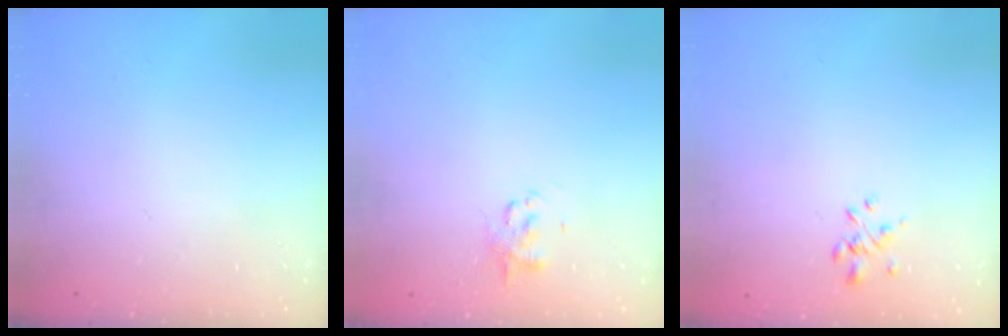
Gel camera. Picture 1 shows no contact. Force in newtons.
{"total": 1.4, "press": 1.3, "slide": 0.5}
{"total": 1.9, "press": 1.8, "slide": 0.6}